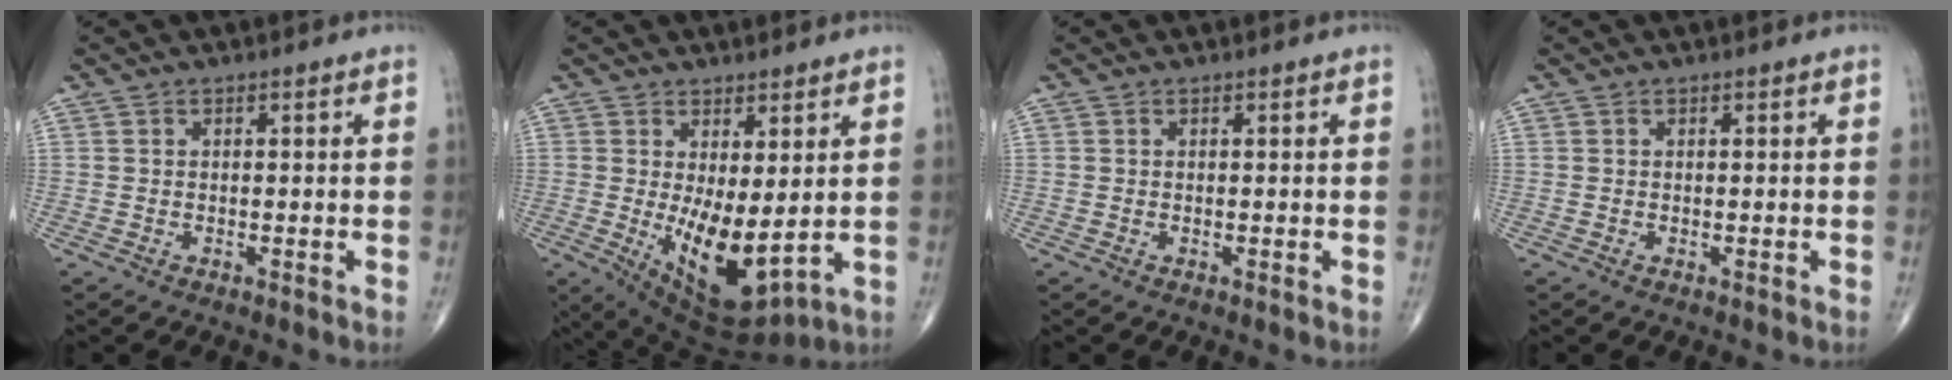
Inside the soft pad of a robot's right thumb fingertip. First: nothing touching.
{"total": 11.3, "force": [-0.1, 4.8, 10.3], "torque": [-0.158, -0.029, 0.019]}
{"total": 0.0}
{"total": 0.0}